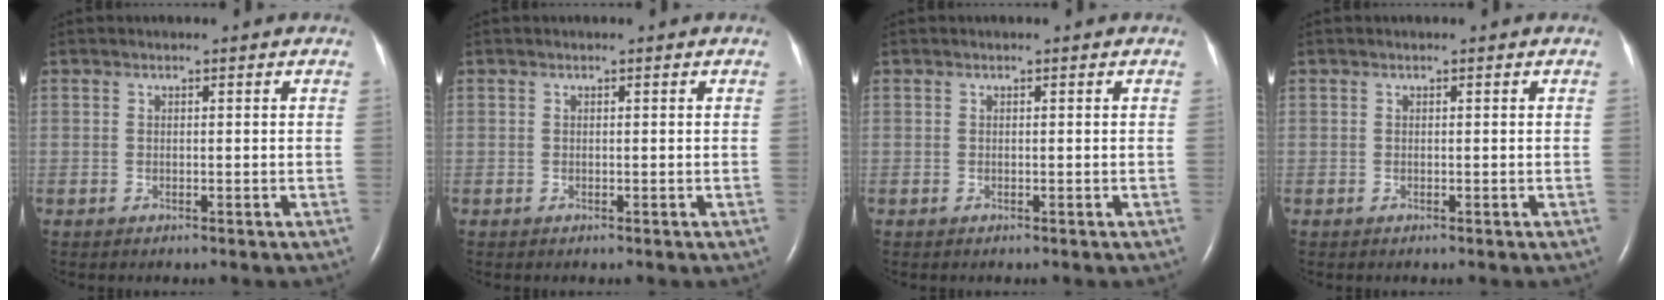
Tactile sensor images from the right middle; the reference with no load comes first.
{"total": 0.0}
{"total": 0.0}
{"total": 0.0}